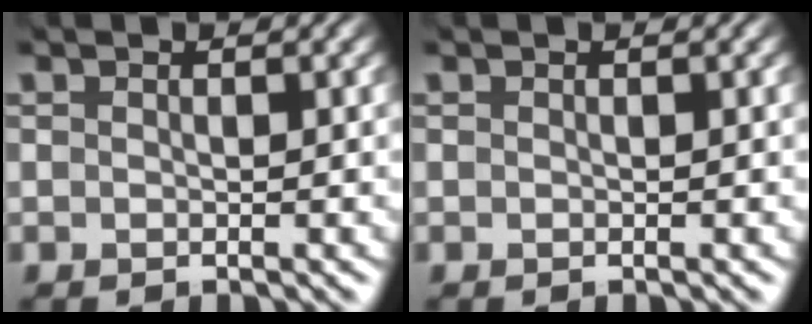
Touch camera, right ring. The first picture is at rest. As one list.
[{"total": 0.0}]